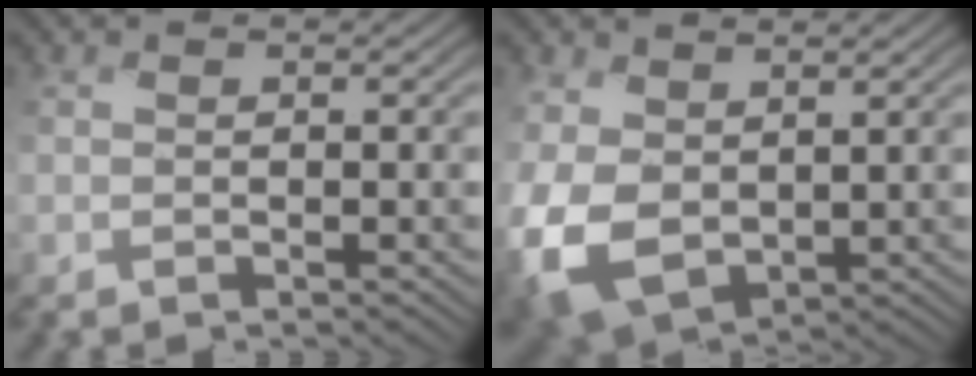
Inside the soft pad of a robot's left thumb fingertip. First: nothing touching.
{"total": 8.7, "force": [0.7, 6.3, 6.0], "torque": [-0.186, -0.016, 0.015]}